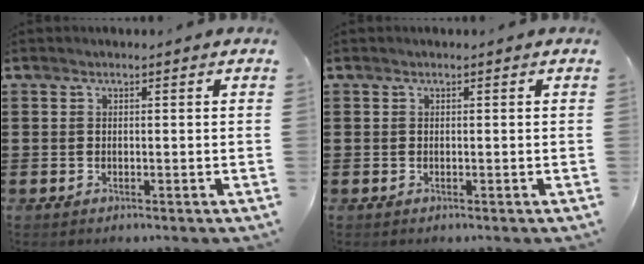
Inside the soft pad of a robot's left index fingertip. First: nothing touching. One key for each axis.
{"total": 0.0}